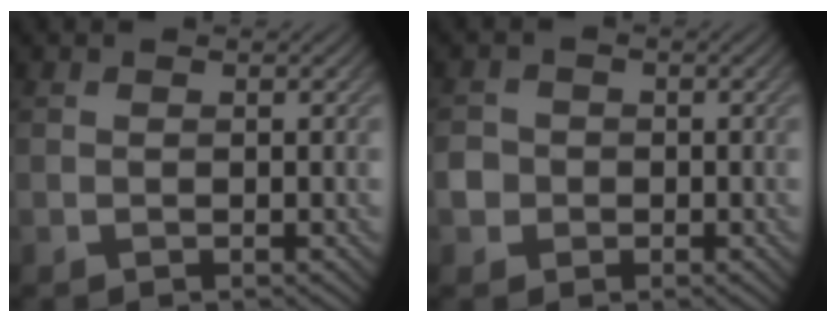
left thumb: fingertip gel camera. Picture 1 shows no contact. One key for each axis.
{"total": 2.4, "fx": -0.5, "fy": 2.3, "fz": 0.4, "tx": -0.006, "ty": 0.000, "tz": -0.018}